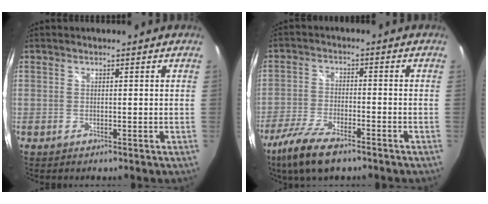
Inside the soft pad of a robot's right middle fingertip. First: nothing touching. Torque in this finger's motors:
{"motor_torque": [1.12, -1.02, 0.22, 0.11]}